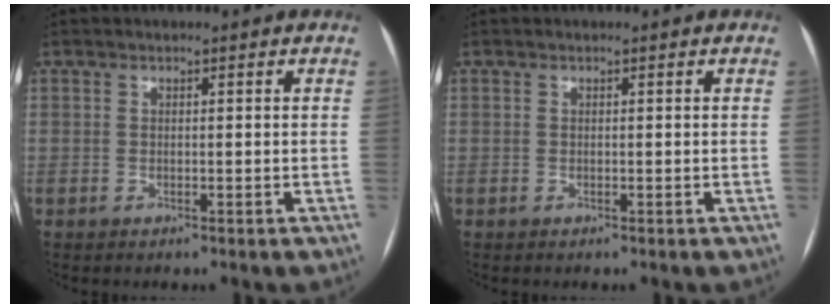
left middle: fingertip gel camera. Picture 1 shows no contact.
{"total": 0.0}